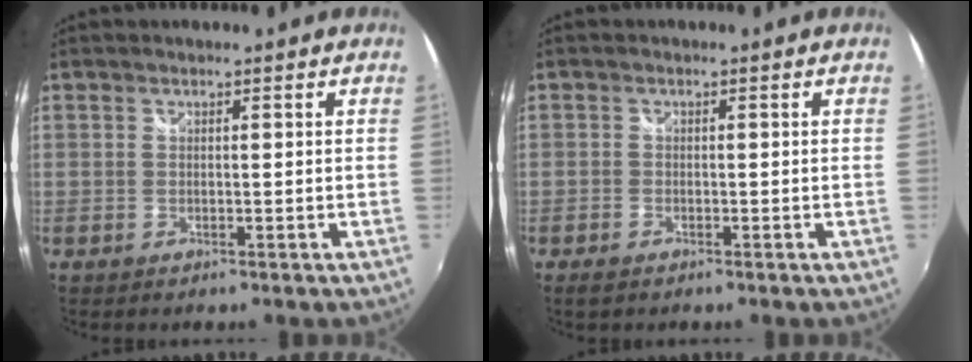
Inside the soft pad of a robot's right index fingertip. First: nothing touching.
{"total": 2.0, "force": [-1.5, 0.9, 0.9], "torque": [-0.023, -0.005, -0.029]}